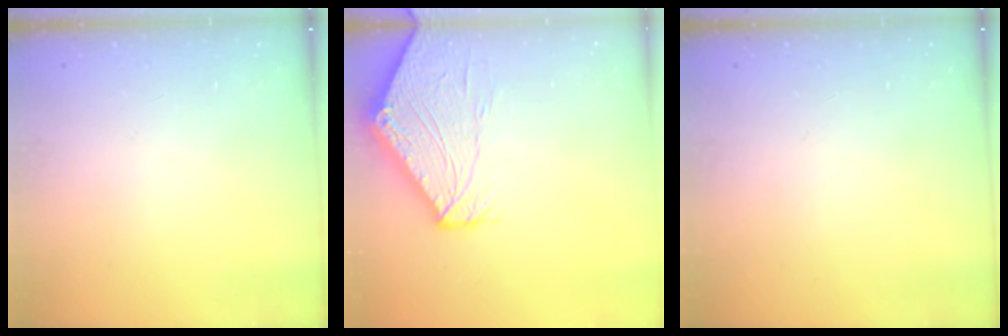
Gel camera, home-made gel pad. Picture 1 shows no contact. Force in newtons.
{"total": 10.8, "press": 10.8, "slide": 1.2}
{"total": 0.0}